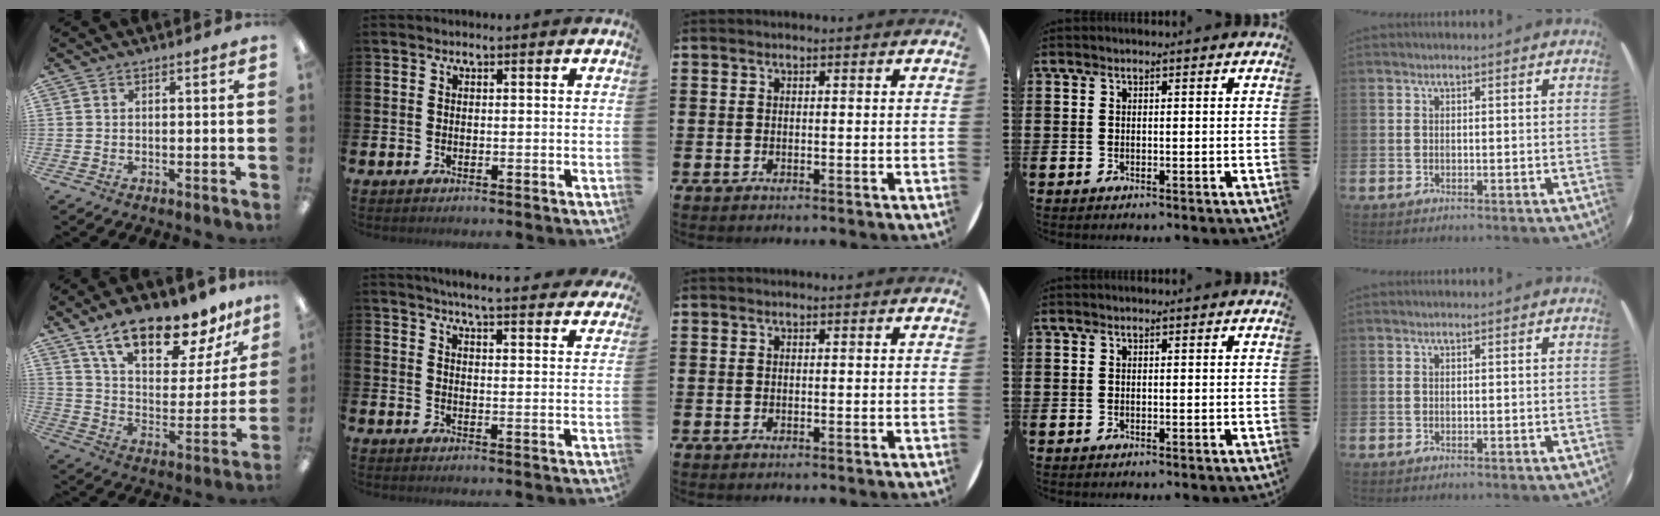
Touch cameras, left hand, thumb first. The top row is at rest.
{"thumb": {"total": 19.2, "force": [14.6, 6.8, 10.4], "torque": [-0.165, -0.094, 0.249]}, "index": {"total": 5.3, "force": [5.2, 0.0, 1.1], "torque": [-0.030, -0.036, 0.090]}}